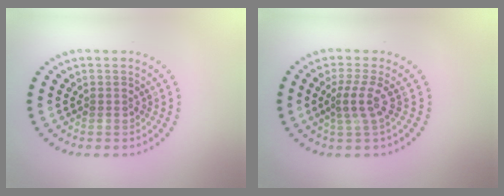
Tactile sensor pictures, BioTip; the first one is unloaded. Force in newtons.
{"total": 2.3, "press": 1.6, "slide": 1.7}